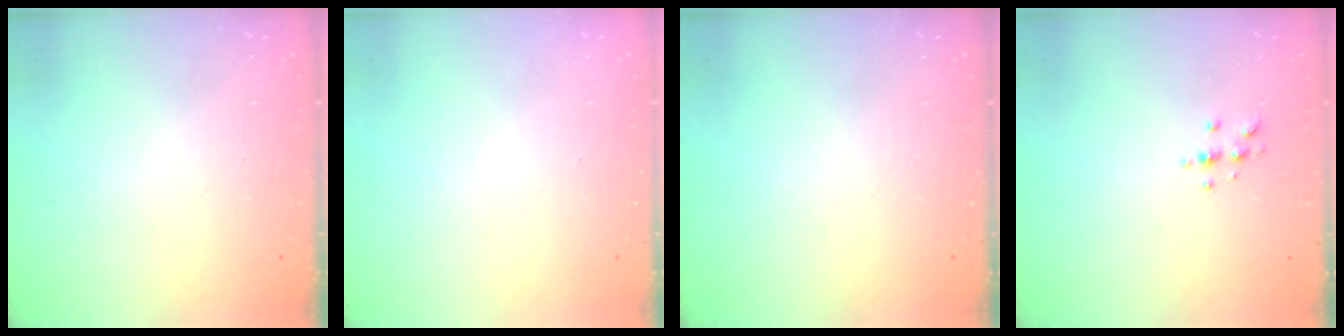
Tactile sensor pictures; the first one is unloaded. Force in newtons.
{"total": 0.0}
{"total": 0.0}
{"total": 3.4, "press": 3.4, "slide": 0.4}